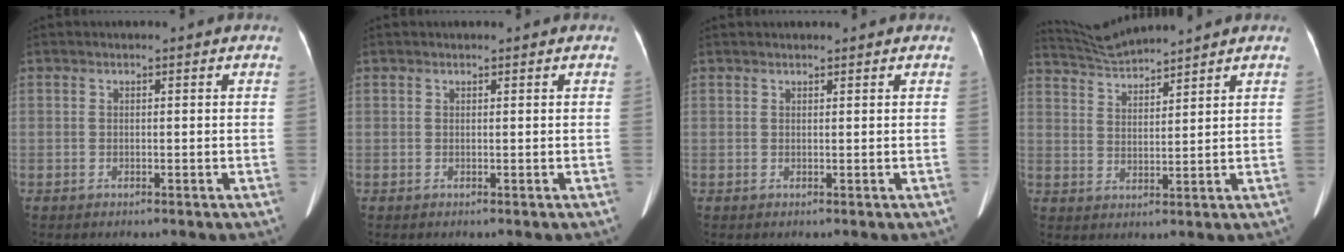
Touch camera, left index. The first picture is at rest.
{"total": 1.1, "force": [1.1, 0.1, 0.4], "torque": [-0.009, 0.005, 0.014]}
{"total": 3.2, "force": [3.0, 0.4, 1.1], "torque": [-0.011, 0.015, 0.035]}
{"total": 6.7, "force": [6.5, -1.1, 1.1], "torque": [-0.032, 0.010, 0.134]}